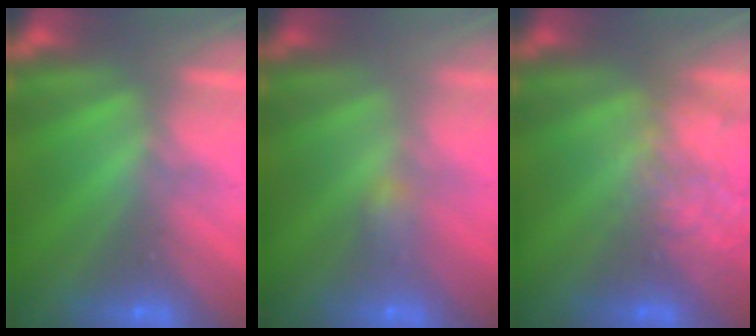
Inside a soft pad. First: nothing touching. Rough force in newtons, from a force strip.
{"total": 2.2}
{"total": 2.2}